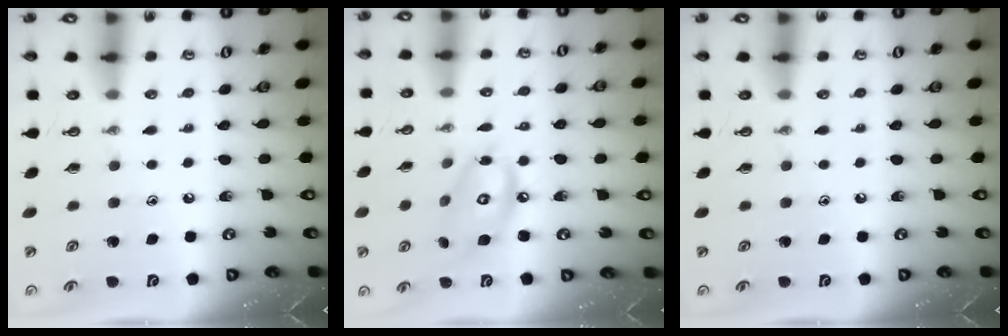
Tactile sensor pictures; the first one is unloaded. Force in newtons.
{"total": 11.4, "press": 11.3, "slide": 0.9}
{"total": 0.0}